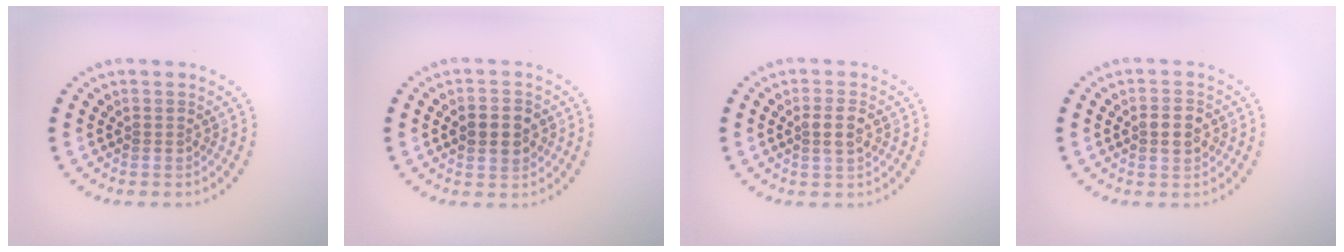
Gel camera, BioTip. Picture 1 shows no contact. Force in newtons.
{"total": 2.6, "press": 2.6, "slide": 0.2}
{"total": 2.1, "press": 2.0, "slide": 0.7}
{"total": 2.1, "press": 2.1, "slide": 0.3}